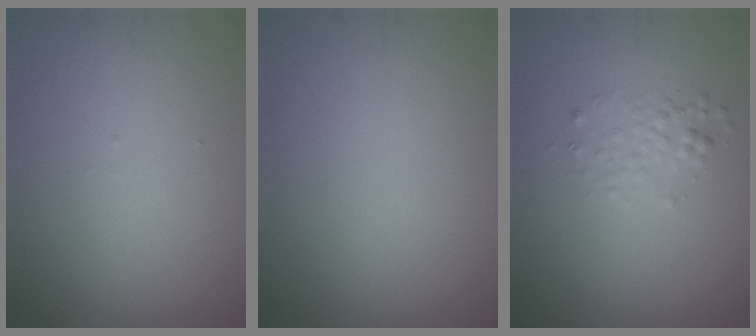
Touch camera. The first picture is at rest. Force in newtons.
{"total": 0.0}
{"total": 1.4, "press": 1.4, "slide": 0.1}